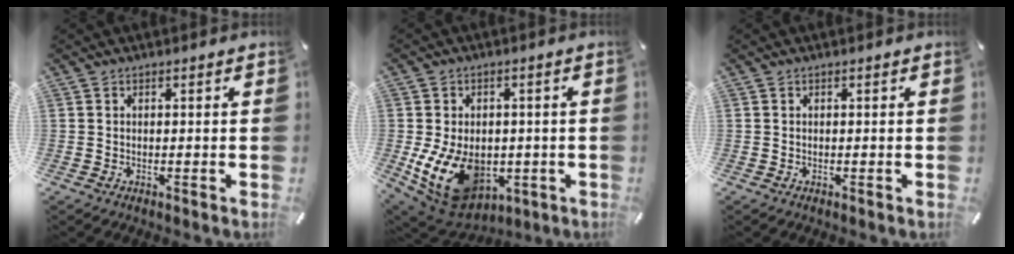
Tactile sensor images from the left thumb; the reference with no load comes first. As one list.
[{"total": 14.9, "force": [-3.2, 10.9, 9.6], "torque": [-0.179, 0.007, -0.045]}, {"total": 0.0}]